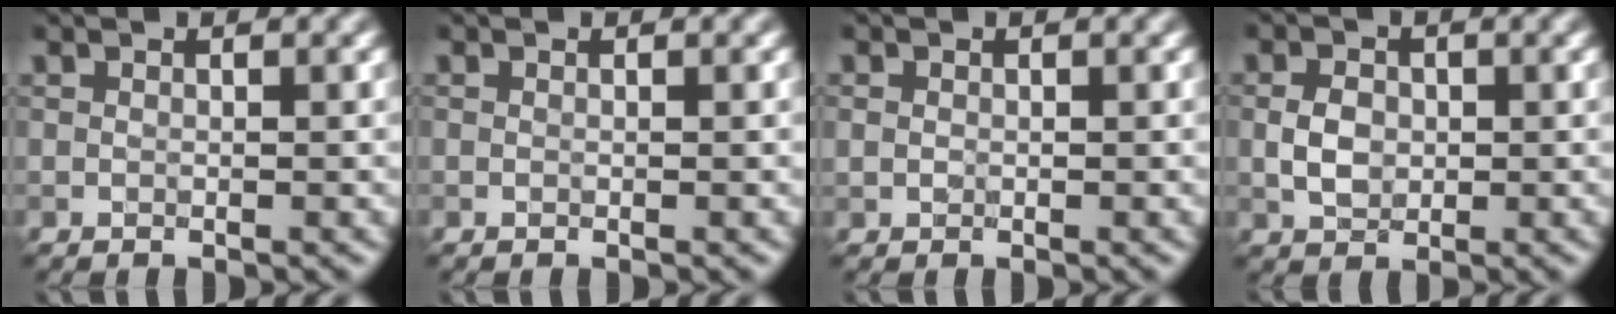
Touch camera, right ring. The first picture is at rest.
{"total": 0.0}
{"total": 0.7, "force": [0.0, 0.6, 0.3], "torque": [-0.003, -0.002, 0.000]}
{"total": 2.6, "force": [-0.1, 2.0, 1.7], "torque": [-0.034, 0.000, -0.004]}